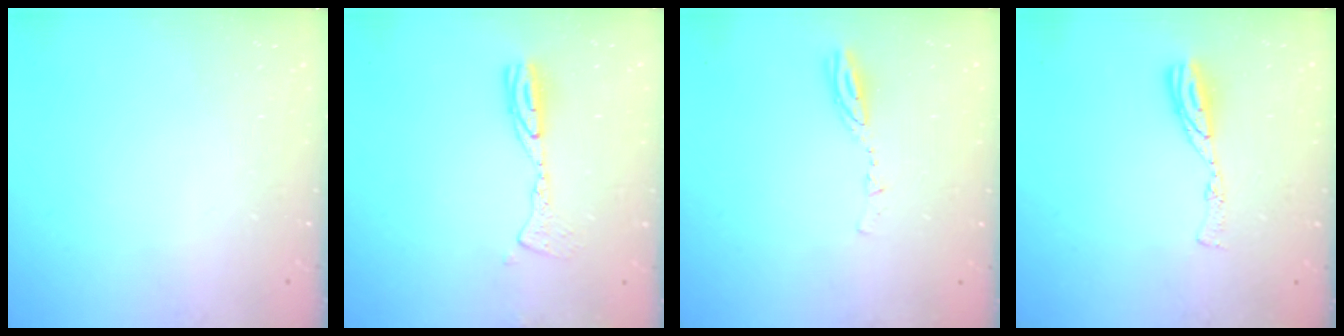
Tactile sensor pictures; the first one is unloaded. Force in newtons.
{"total": 9.6, "press": 9.5, "slide": 1.9}
{"total": 4.0, "press": 4.0, "slide": 0.3}
{"total": 7.8, "press": 7.8, "slide": 0.8}